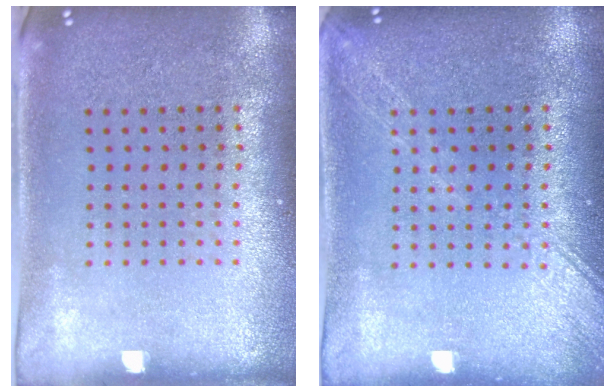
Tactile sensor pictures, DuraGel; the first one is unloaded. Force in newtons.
{"total": 2.6, "press": 2.6, "slide": 0.3}